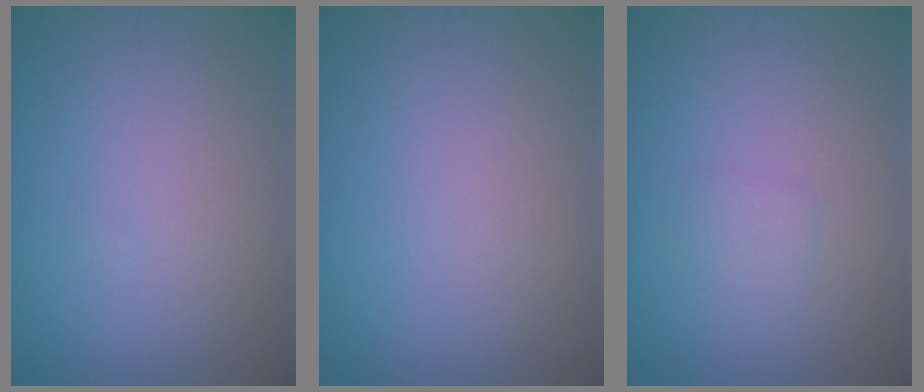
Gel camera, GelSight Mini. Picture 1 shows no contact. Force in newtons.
{"total": 0.0}
{"total": 1.0, "press": 1.0, "slide": 0.1}